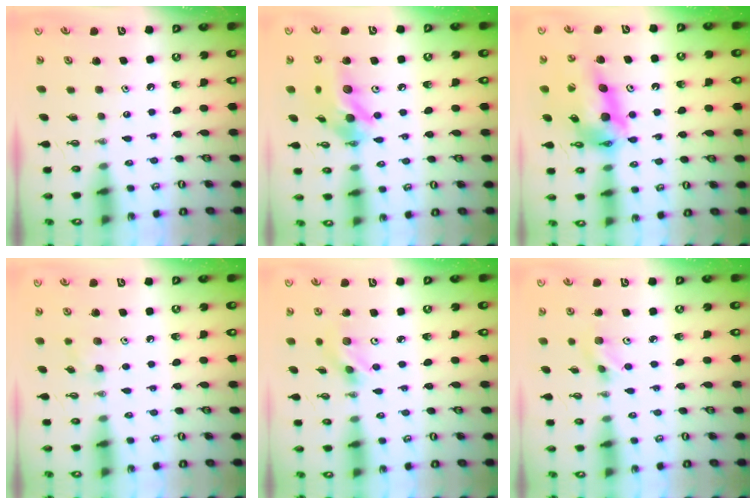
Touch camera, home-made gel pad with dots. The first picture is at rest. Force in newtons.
{"total": 14.5, "press": 14.2, "slide": 2.9}
{"total": 16.6, "press": 16.5, "slide": 1.6}
{"total": 7.4, "press": 6.9, "slide": 2.8}
{"total": 3.8, "press": 3.8, "slide": 0.3}
{"total": 3.9, "press": 3.8, "slide": 0.8}